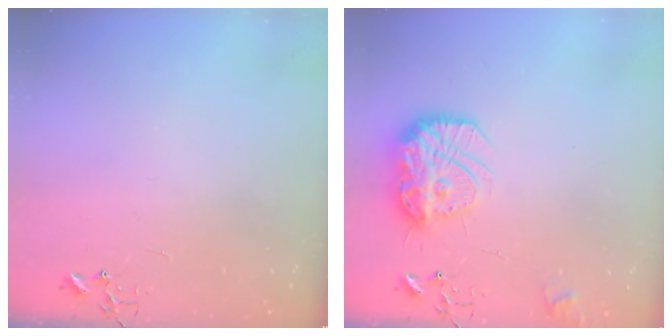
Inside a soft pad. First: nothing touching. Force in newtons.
{"total": 16.5, "press": 16.5, "slide": 1.4}